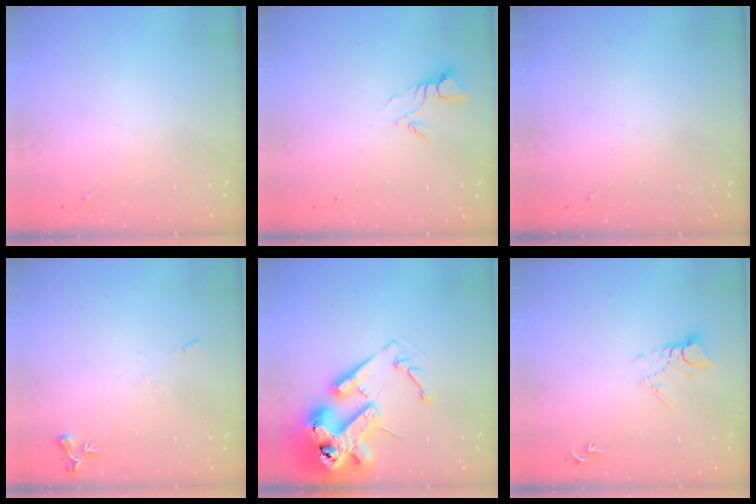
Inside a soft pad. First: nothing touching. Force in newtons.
{"total": 3.7, "press": 3.7, "slide": 0.1}
{"total": 0.0}
{"total": 6.8, "press": 6.8, "slide": 0.9}
{"total": 24.1, "press": 23.9, "slide": 3.2}
{"total": 5.9, "press": 5.9, "slide": 0.5}